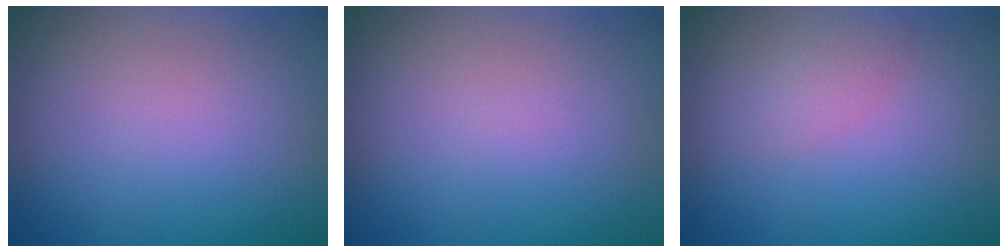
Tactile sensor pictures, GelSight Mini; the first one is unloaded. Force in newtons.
{"total": 0.0}
{"total": 1.5, "press": 1.5, "slide": 0.0}